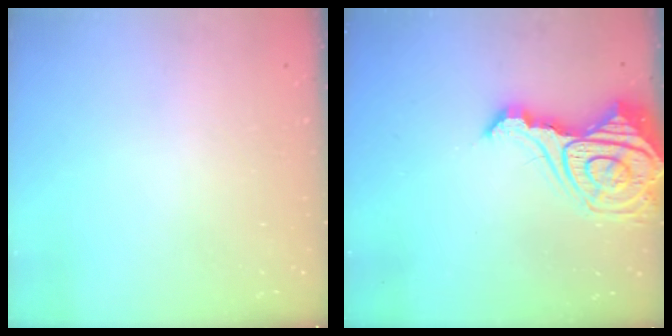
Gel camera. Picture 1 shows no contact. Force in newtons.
{"total": 19.7, "press": 19.6, "slide": 2.0}